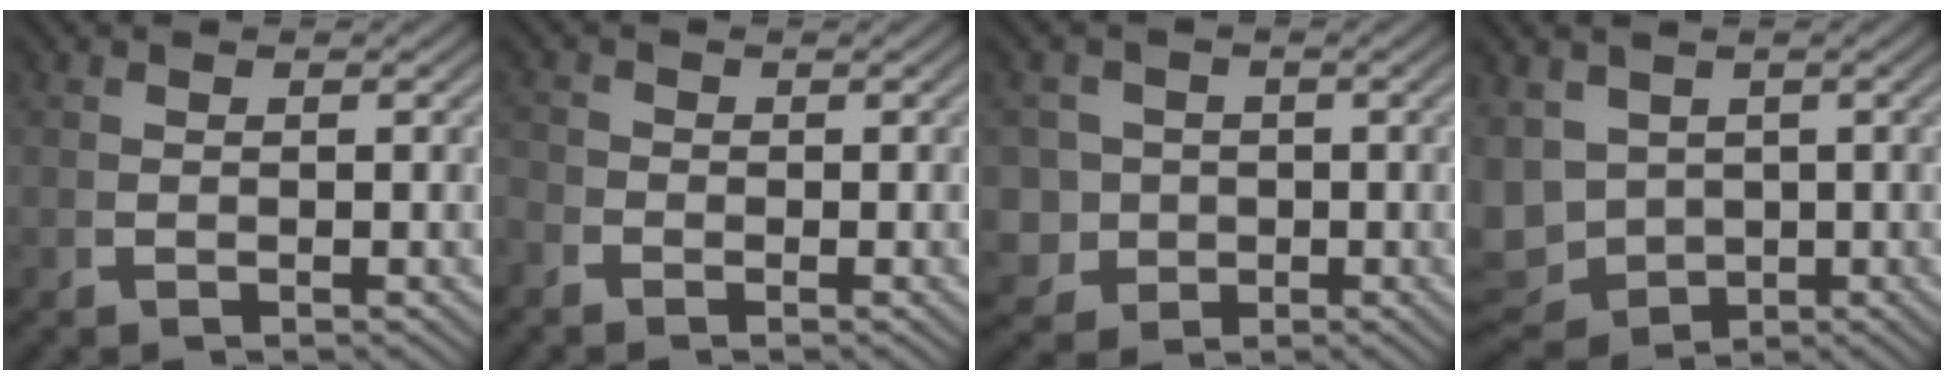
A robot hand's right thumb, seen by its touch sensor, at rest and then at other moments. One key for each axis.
{"total": 0.9, "fx": -0.6, "fy": 0.6, "fz": 0.0, "tx": 0.002, "ty": -0.006, "tz": -0.014}
{"total": 8.9, "fx": -1.6, "fy": 8.0, "fz": 3.6, "tx": -0.085, "ty": -0.036, "tz": -0.017}
{"total": 8.6, "fx": -1.8, "fy": 7.3, "fz": 4.2, "tx": -0.112, "ty": -0.057, "tz": -0.001}